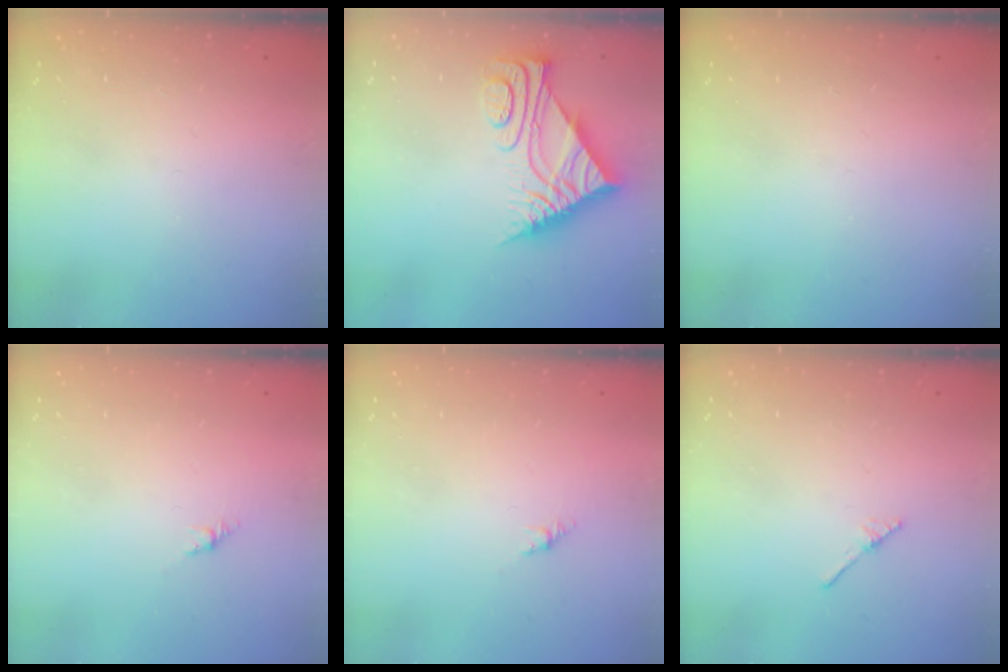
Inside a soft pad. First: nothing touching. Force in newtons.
{"total": 8.3, "press": 8.3, "slide": 0.5}
{"total": 0.0}
{"total": 2.7, "press": 2.6, "slide": 0.7}
{"total": 2.7, "press": 2.6, "slide": 0.7}
{"total": 1.9, "press": 1.8, "slide": 0.3}